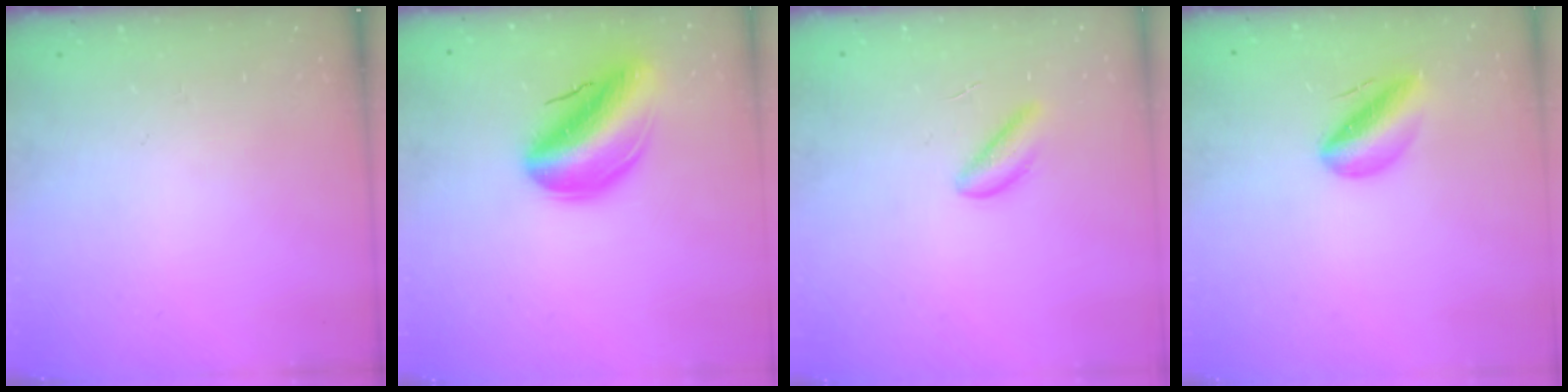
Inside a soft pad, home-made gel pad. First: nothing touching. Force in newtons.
{"total": 16.2, "press": 15.6, "slide": 4.4}
{"total": 2.8, "press": 2.7, "slide": 0.3}
{"total": 8.6, "press": 8.3, "slide": 2.4}